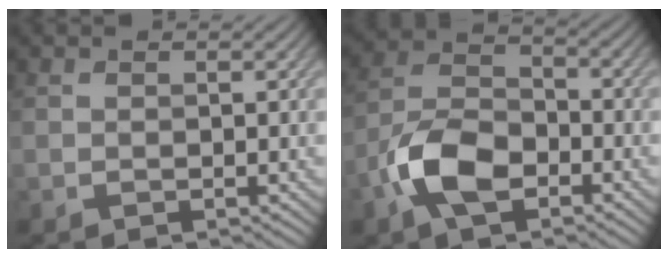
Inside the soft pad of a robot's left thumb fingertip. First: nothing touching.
{"total": 8.8, "force": [-4.1, 4.8, 6.1], "torque": [-0.131, 0.005, -0.093]}